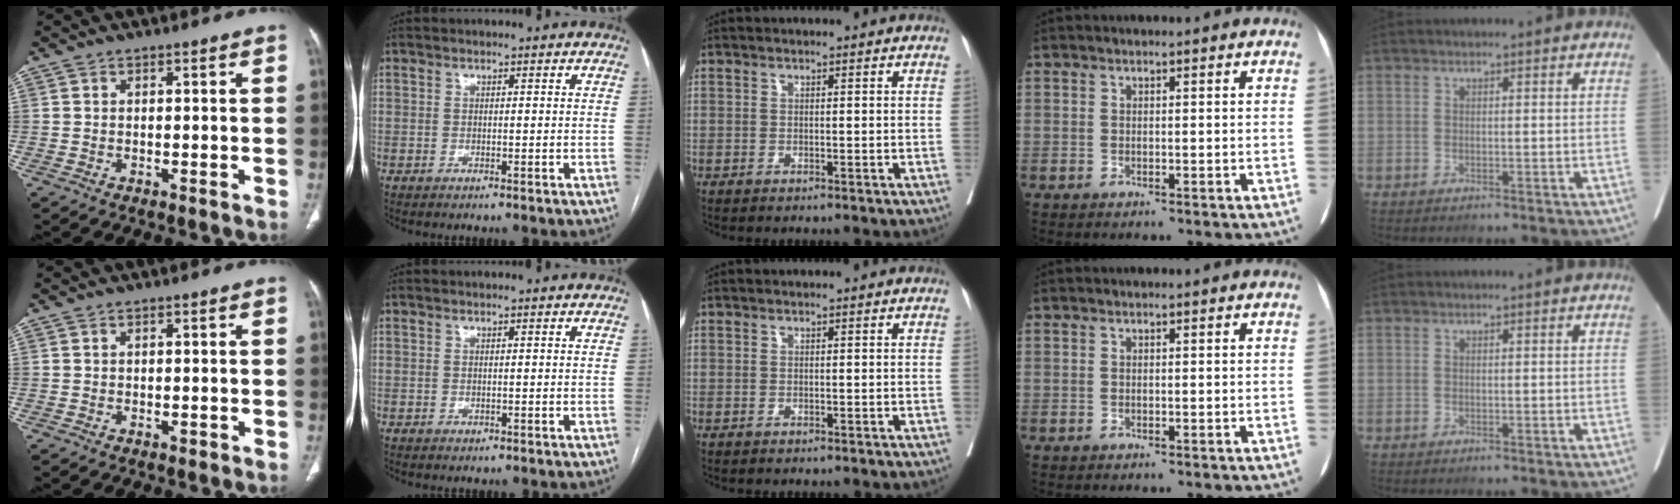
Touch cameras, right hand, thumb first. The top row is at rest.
{"thumb": {"total": 0.5, "force": [-0.2, 0.3, 0.3], "torque": [-0.003, 0.000, -0.003]}}